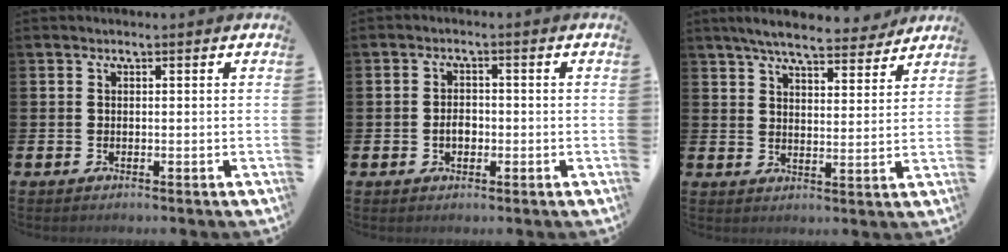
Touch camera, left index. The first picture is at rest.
{"total": 2.3, "force": [-0.5, 1.6, 1.5], "torque": [-0.018, 0.001, -0.014]}
{"total": 6.6, "force": [6.1, 1.1, 2.0], "torque": [-0.050, -0.032, 0.107]}